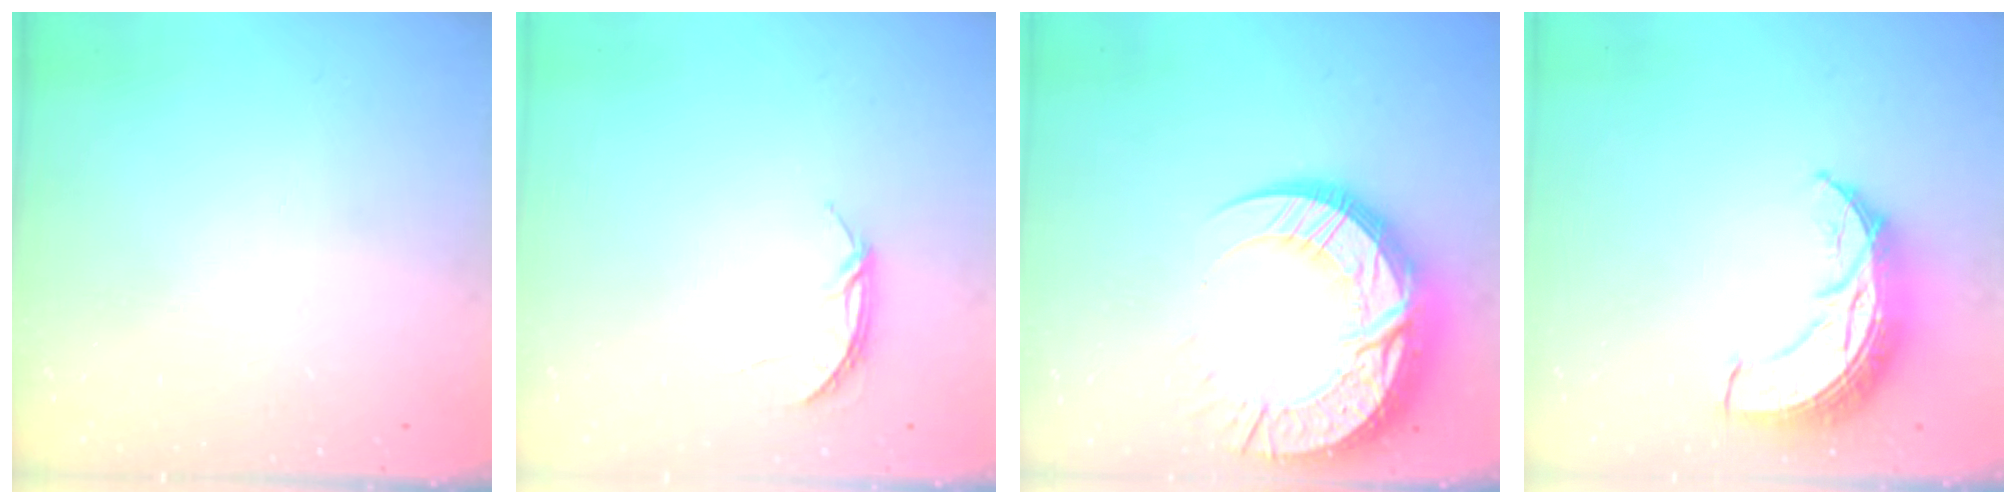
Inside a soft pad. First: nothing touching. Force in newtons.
{"total": 4.0, "press": 4.0, "slide": 0.4}
{"total": 22.5, "press": 22.4, "slide": 1.8}
{"total": 11.2, "press": 11.1, "slide": 0.9}